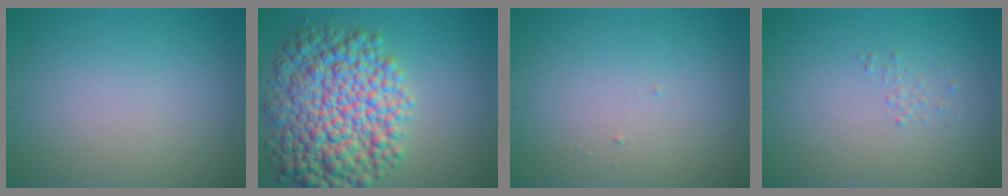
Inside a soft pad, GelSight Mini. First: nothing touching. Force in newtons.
{"total": 11.3, "press": 11.3, "slide": 0.1}
{"total": 0.0}
{"total": 0.6, "press": 0.6, "slide": 0.1}